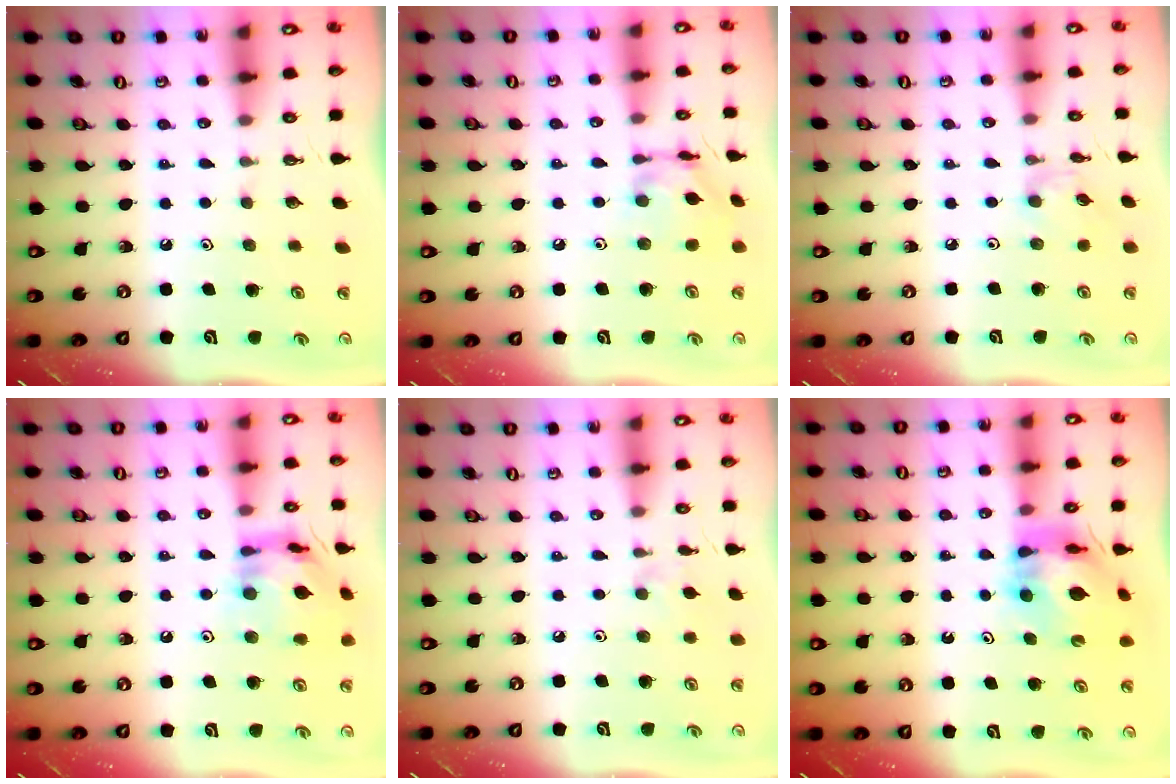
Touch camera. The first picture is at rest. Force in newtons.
{"total": 10.6, "press": 10.6, "slide": 0.7}
{"total": 1.6, "press": 1.5, "slide": 0.3}
{"total": 15.6, "press": 15.5, "slide": 1.5}
{"total": 3.2, "press": 3.1, "slide": 0.5}
{"total": 12.6, "press": 12.6, "slide": 1.5}